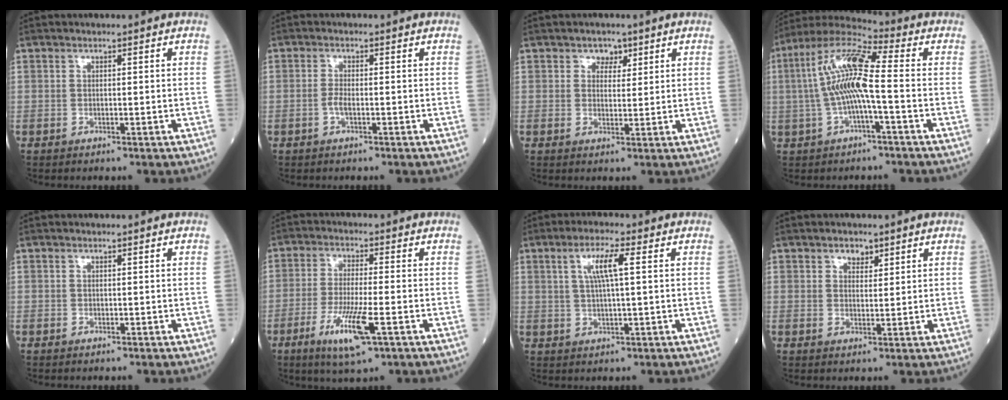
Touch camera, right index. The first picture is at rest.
{"total": 1.6, "force": [-0.7, 0.4, 1.4], "torque": [-0.031, 0.001, -0.015]}
{"total": 2.4, "force": [1.3, 1.8, 1.0], "torque": [-0.011, 0.001, 0.018]}
{"total": 11.3, "force": [-0.6, 1.3, 11.2], "torque": [-0.230, 0.028, -0.017]}
{"total": 0.0}
{"total": 8.9, "force": [-4.0, 0.7, 7.8], "torque": [-0.155, -0.021, -0.070]}
{"total": 5.4, "force": [1.5, 0.3, 5.2], "torque": [-0.103, 0.005, 0.030]}
{"total": 2.1, "force": [1.4, 1.3, 1.0], "torque": [-0.016, -0.001, 0.023]}